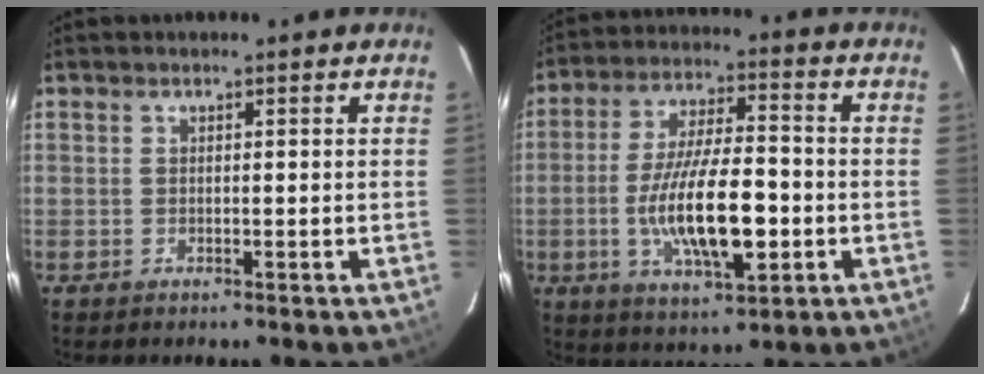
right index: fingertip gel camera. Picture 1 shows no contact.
{"total": 15.4, "force": [-3.5, 5.1, 14.1], "torque": [-0.269, -0.012, -0.054]}